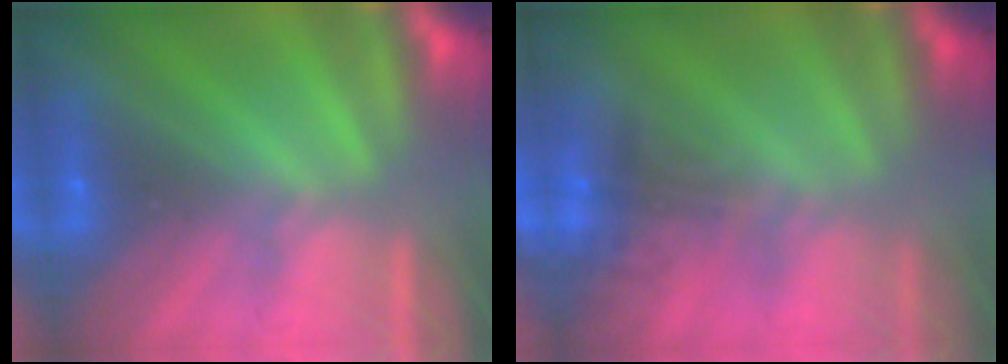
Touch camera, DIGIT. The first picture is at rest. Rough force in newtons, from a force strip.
{"total": 5.0}